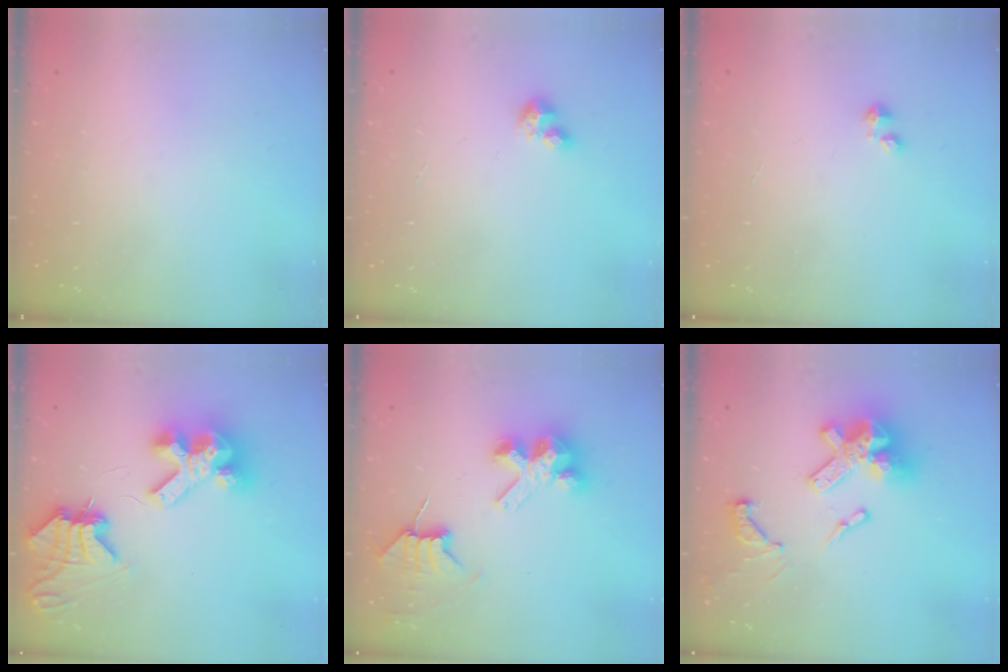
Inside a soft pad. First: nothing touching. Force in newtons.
{"total": 2.8, "press": 2.8, "slide": 0.2}
{"total": 0.0}
{"total": 12.5, "press": 12.4, "slide": 1.5}
{"total": 7.8, "press": 7.7, "slide": 1.0}
{"total": 18.8, "press": 18.8, "slide": 1.6}